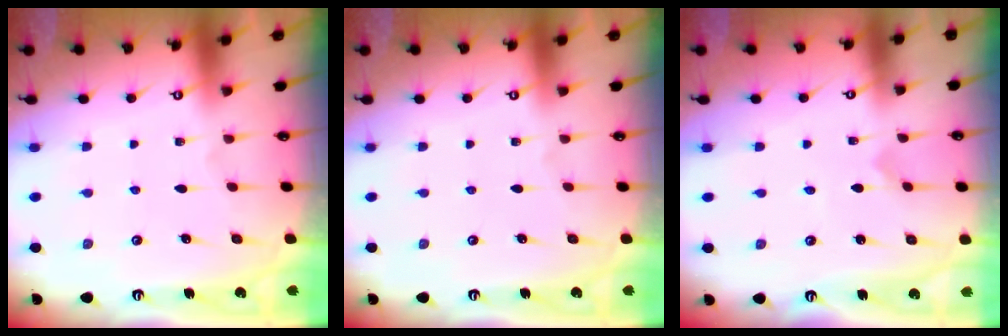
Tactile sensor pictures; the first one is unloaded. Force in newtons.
{"total": 0.0}
{"total": 0.0}